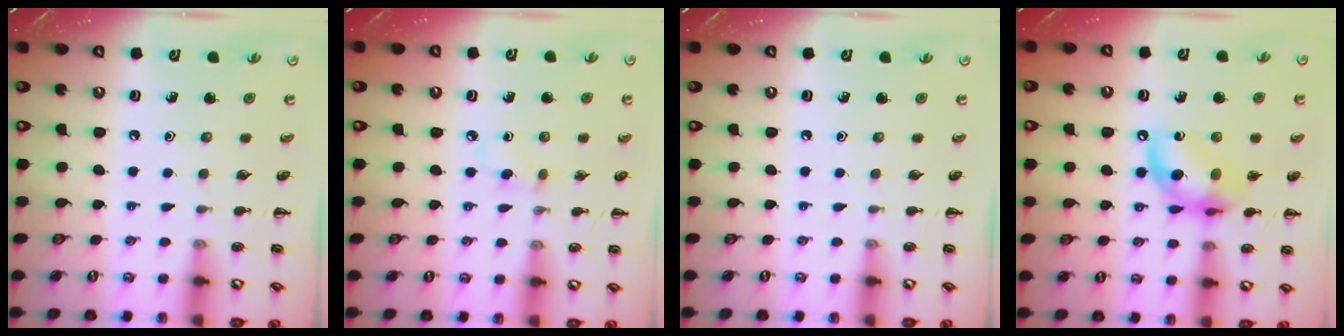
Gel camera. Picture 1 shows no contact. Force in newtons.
{"total": 3.4, "press": 3.1, "slide": 1.4}
{"total": 0.0}
{"total": 13.6, "press": 13.2, "slide": 3.3}